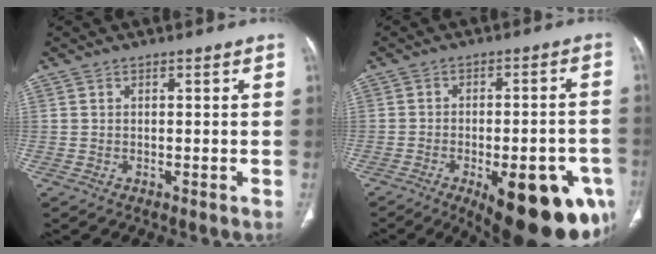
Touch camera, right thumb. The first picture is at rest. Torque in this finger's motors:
{"motor_torque": [2.46, 2.55, 1.37, -1.40, 0.39]}